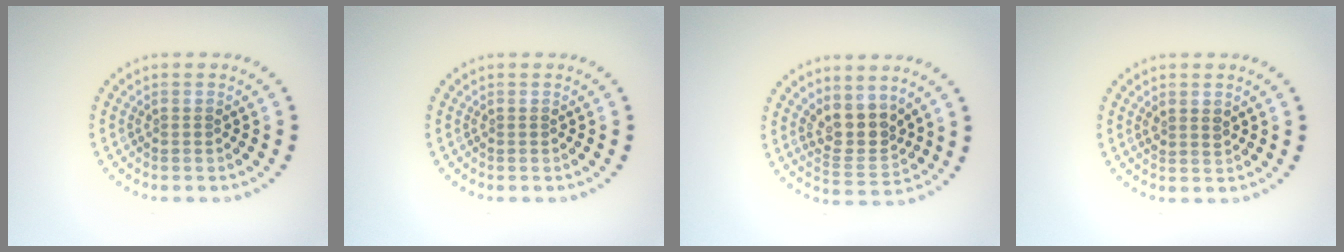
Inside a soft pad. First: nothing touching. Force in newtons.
{"total": 0.0}
{"total": 3.7, "press": 3.1, "slide": 2.0}
{"total": 1.2, "press": 1.0, "slide": 0.5}